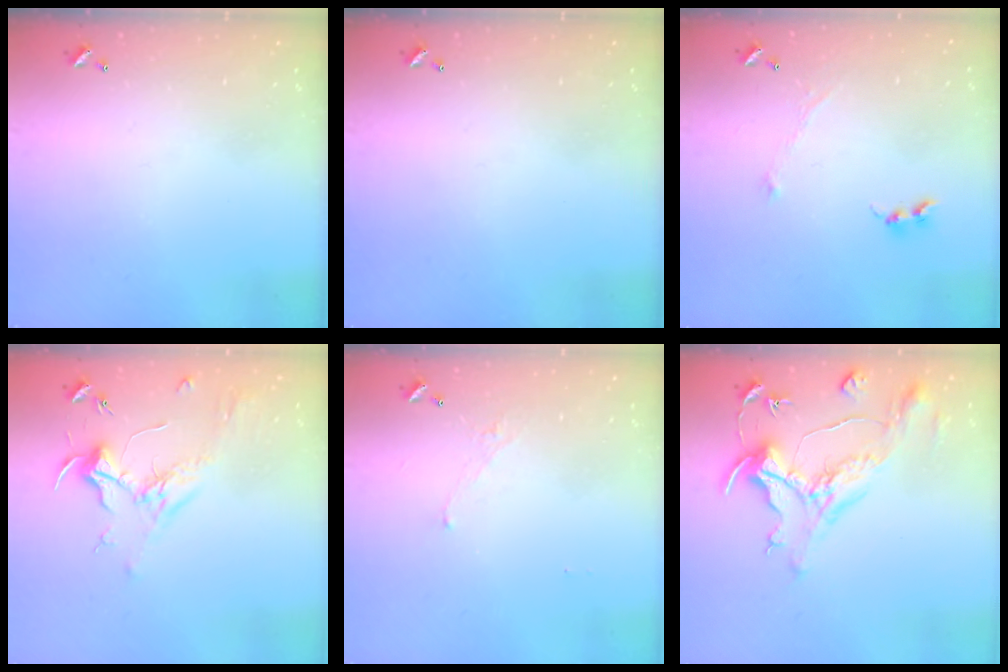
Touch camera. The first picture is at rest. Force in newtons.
{"total": 0.0}
{"total": 1.2, "press": 1.2, "slide": 0.1}
{"total": 1.8, "press": 1.6, "slide": 0.6}
{"total": 3.5, "press": 3.5, "slide": 0.3}
{"total": 1.5, "press": 0.8, "slide": 1.2}